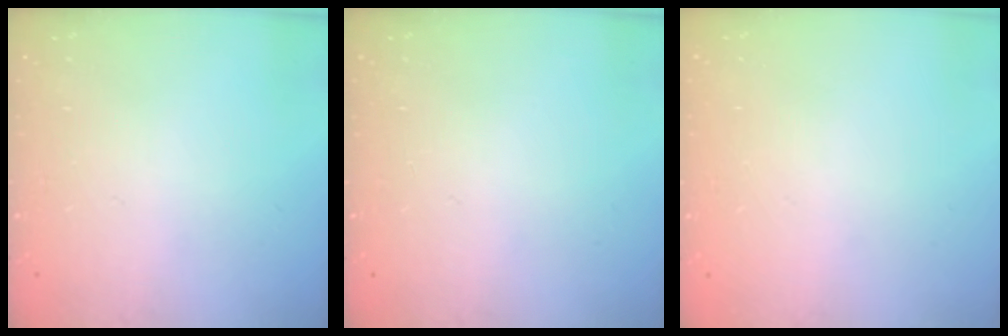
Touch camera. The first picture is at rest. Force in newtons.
{"total": 0.0}
{"total": 0.0}